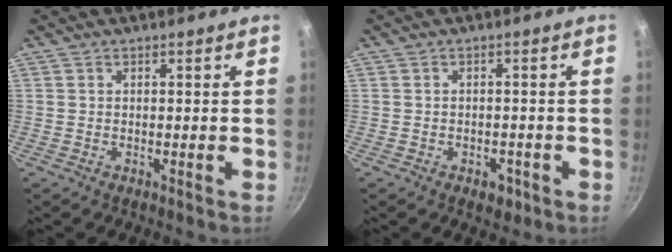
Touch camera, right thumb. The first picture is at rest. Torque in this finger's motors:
{"motor_torque": [2.60, 2.41, 0.19, -0.53, -0.01]}